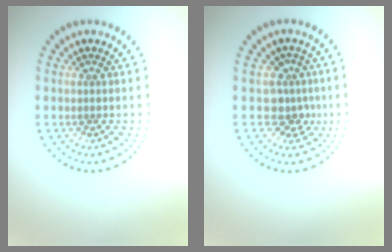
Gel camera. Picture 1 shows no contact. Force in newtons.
{"total": 2.7, "press": 2.0, "slide": 1.9}